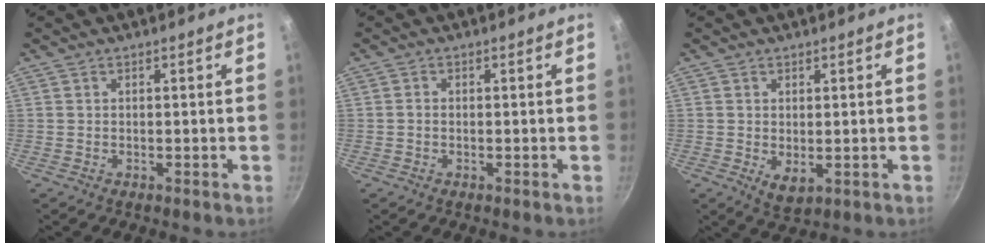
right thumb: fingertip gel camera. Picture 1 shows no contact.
{"total": 0.8, "force": [-0.1, 0.6, 0.6], "torque": [-0.010, 0.004, -0.003]}
{"total": 3.6, "force": [0.1, 2.2, 2.9], "torque": [-0.045, -0.015, 0.006]}